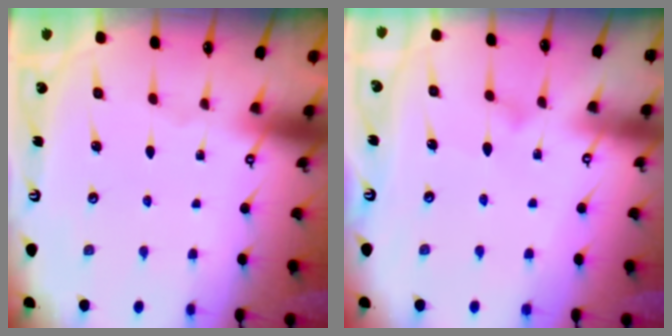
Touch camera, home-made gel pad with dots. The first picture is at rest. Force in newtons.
{"total": 4.2, "press": 4.2, "slide": 0.3}